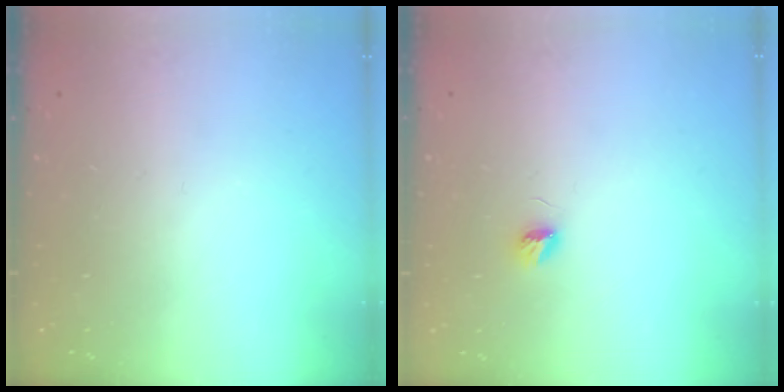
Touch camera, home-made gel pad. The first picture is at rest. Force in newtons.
{"total": 3.4, "press": 3.4, "slide": 0.4}